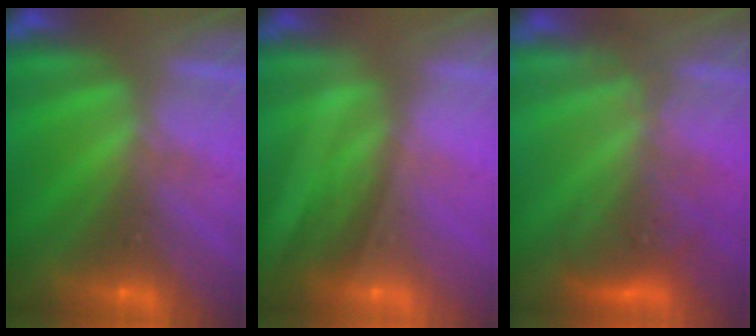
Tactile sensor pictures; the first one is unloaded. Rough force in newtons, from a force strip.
{"total": 2.1}
{"total": 3.0}